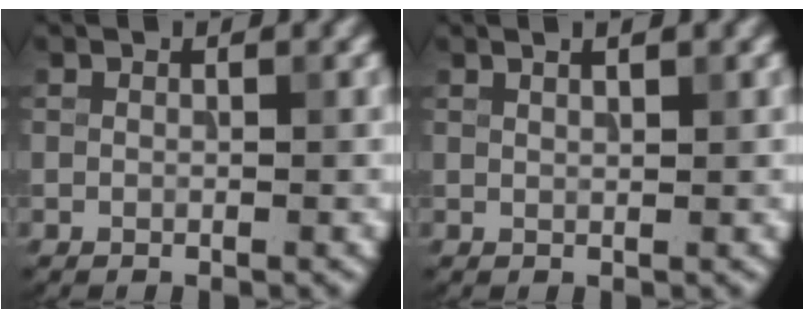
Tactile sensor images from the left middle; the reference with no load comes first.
{"total": 1.8, "force": [1.1, 0.6, 1.2], "torque": [-0.003, 0.001, 0.003]}